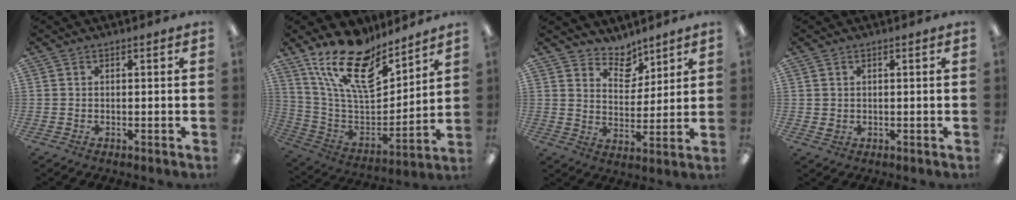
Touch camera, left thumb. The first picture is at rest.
{"total": 20.5, "force": [14.7, 8.5, 11.4], "torque": [-0.210, -0.095, 0.266]}
{"total": 7.6, "force": [6.4, 3.9, 1.1], "torque": [-0.012, -0.050, 0.117]}
{"total": 1.3, "force": [0.6, 1.1, 0.5], "torque": [-0.010, 0.003, 0.010]}